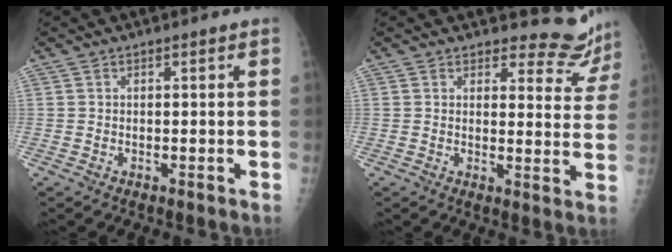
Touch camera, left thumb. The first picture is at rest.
{"total": 8.4, "force": [8.2, 1.8, 0.0], "torque": [0.034, -0.085, 0.079]}